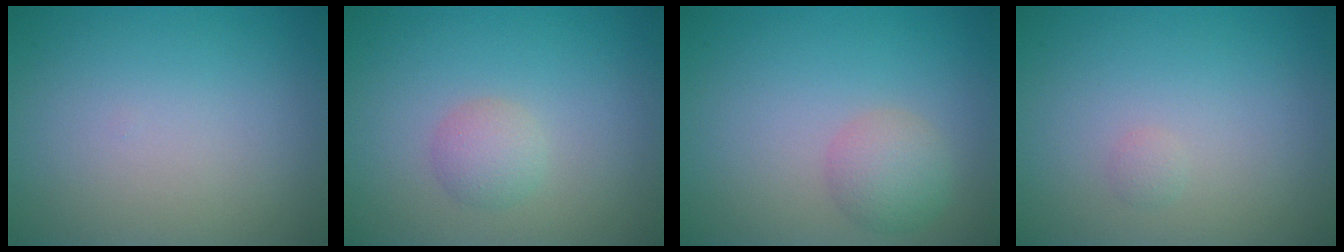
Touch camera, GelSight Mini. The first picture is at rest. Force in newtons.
{"total": 1.8, "press": 1.8, "slide": 0.1}
{"total": 2.6, "press": 2.6, "slide": 0.0}
{"total": 0.6, "press": 0.6, "slide": 0.0}